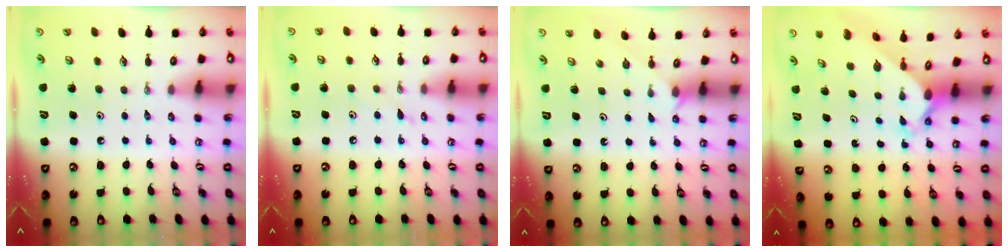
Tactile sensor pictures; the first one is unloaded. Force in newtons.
{"total": 5.6, "press": 5.6, "slide": 0.7}
{"total": 1.5, "press": 1.5, "slide": 0.3}
{"total": 2.3, "press": 2.3, "slide": 0.1}